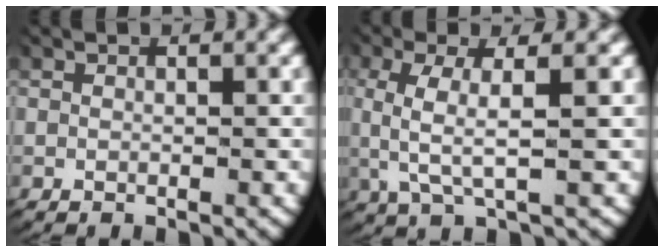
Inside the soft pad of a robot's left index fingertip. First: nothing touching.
{"total": 4.7, "force": [0.7, 1.4, 4.5], "torque": [-0.101, -0.004, 0.022]}